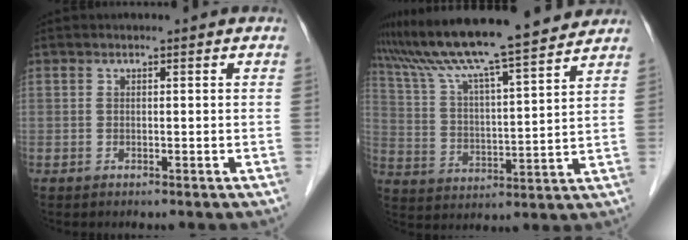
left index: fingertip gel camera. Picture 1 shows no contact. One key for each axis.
{"total": 19.7, "fx": 17.2, "fy": 0.3, "fz": 9.5, "tx": -0.169, "ty": 0.019, "tz": 0.276}